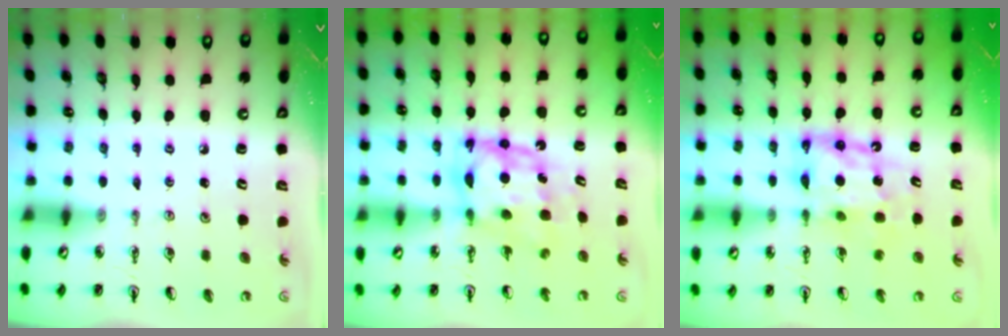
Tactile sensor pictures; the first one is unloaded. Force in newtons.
{"total": 9.0, "press": 9.0, "slide": 0.4}
{"total": 9.8, "press": 9.8, "slide": 0.9}